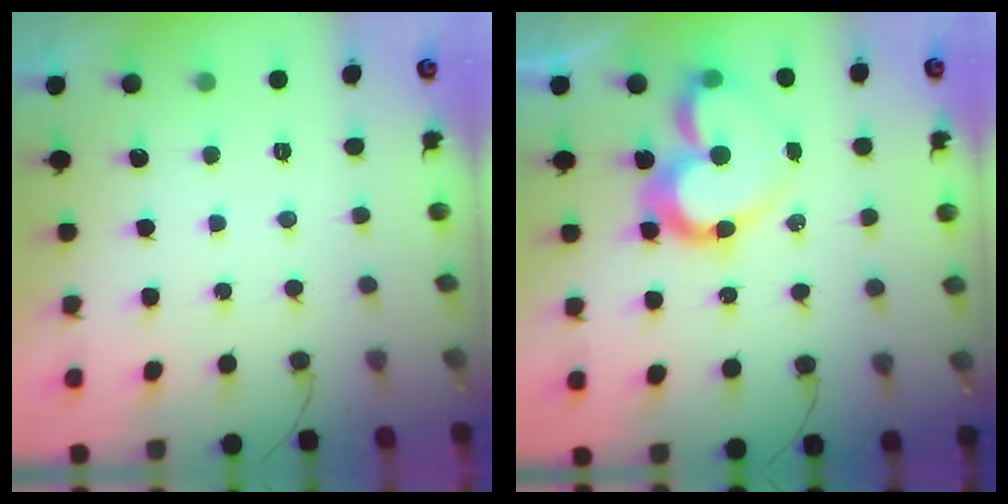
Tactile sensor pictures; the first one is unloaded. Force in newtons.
{"total": 14.4, "press": 14.3, "slide": 1.5}